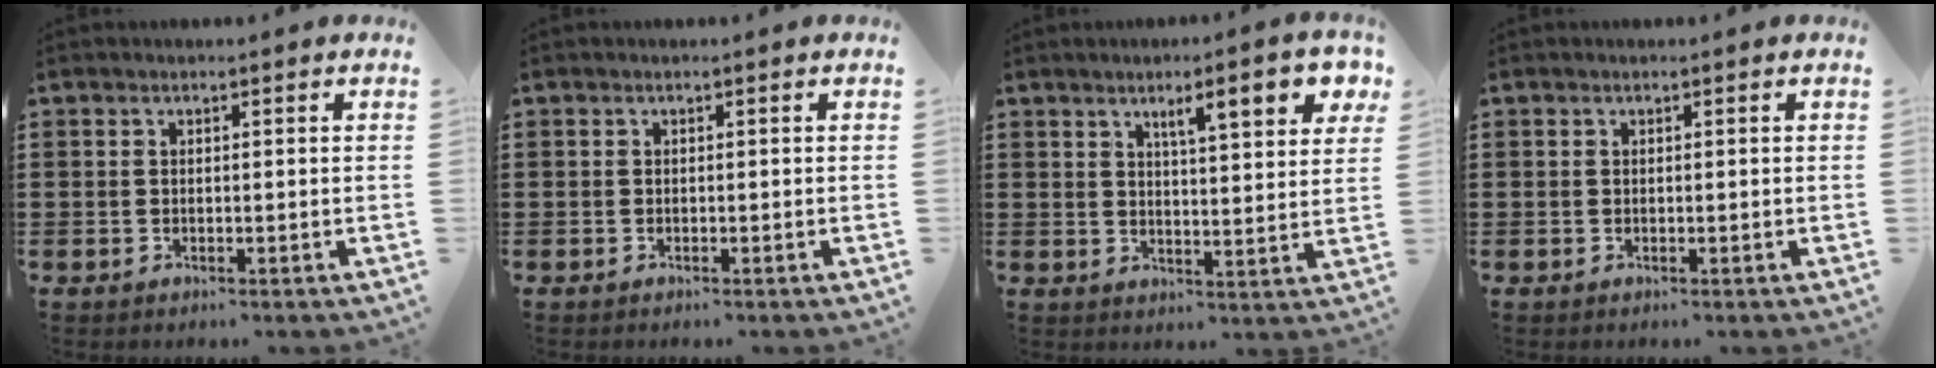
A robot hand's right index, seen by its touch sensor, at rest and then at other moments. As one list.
[{"total": 0.0}, {"total": 7.2, "force": [4.1, 1.6, 5.7], "torque": [-0.096, -0.004, 0.062]}, {"total": 0.0}]